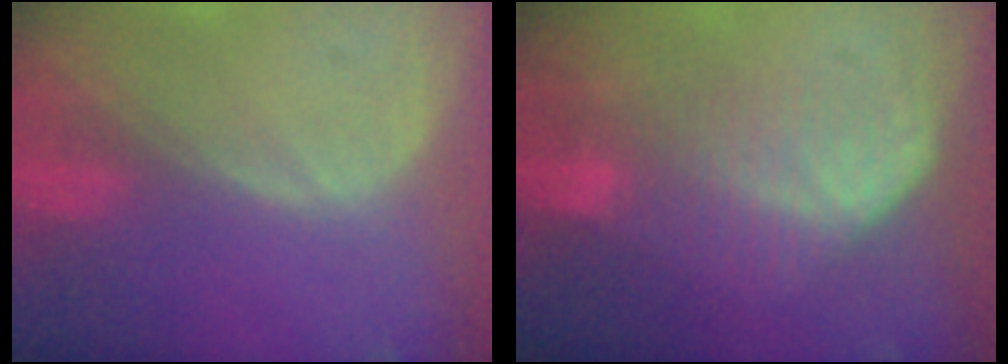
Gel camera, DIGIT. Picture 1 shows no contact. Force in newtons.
{"total": 7.6, "press": 6.3, "slide": 4.2}